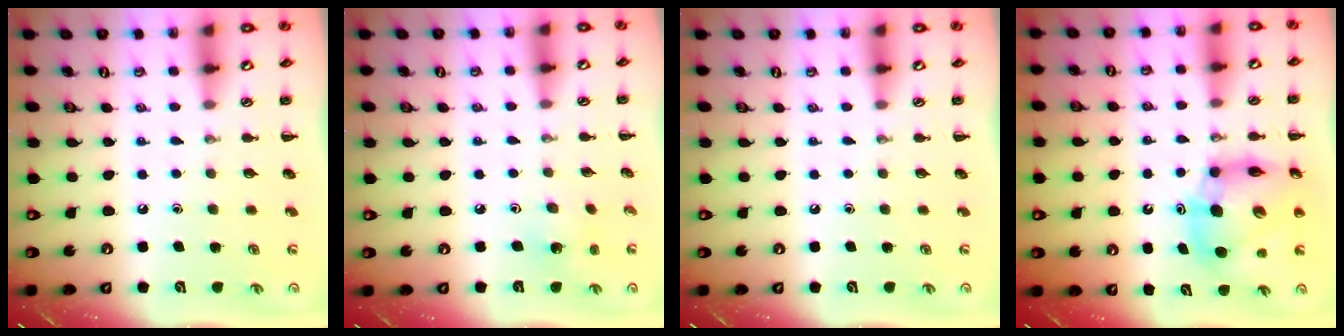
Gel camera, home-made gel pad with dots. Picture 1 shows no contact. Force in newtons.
{"total": 1.6, "press": 1.5, "slide": 0.5}
{"total": 0.0}
{"total": 13.5, "press": 12.8, "slide": 4.3}